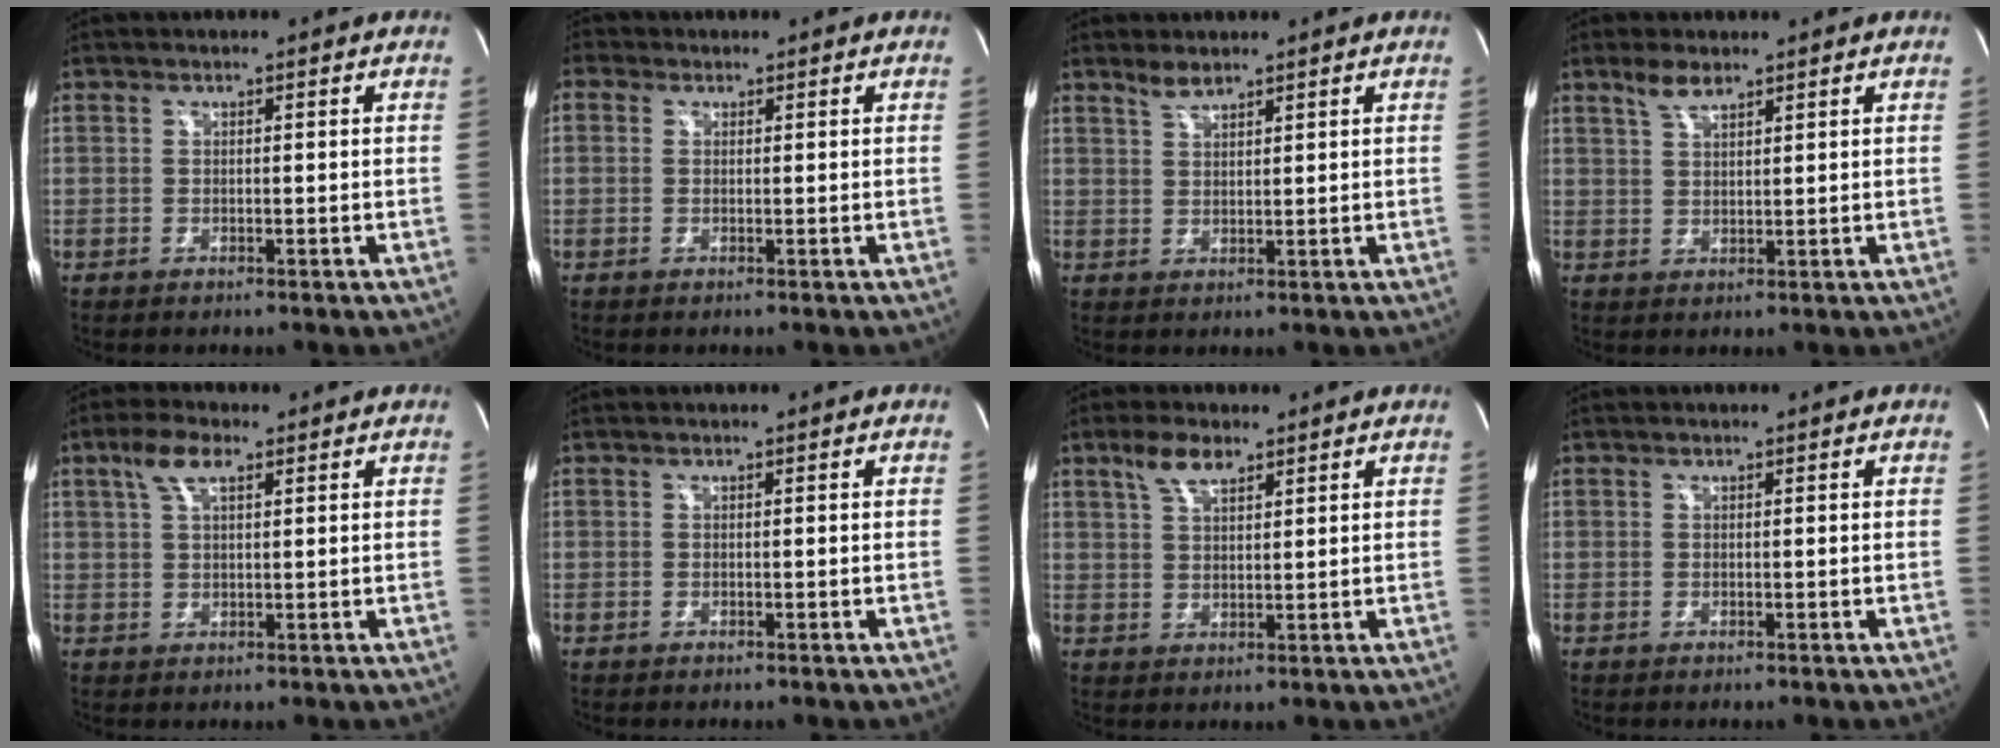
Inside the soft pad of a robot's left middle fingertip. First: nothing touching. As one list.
[{"total": 0.6, "force": [-0.3, -0.5, -0.2], "torque": [0.001, -0.001, -0.007]}, {"total": 2.4, "force": [2.1, 0.4, 1.0], "torque": [-0.021, 0.003, 0.044]}, {"total": 3.3, "force": [2.6, 0.9, 1.9], "torque": [-0.044, 0.004, 0.055]}, {"total": 4.8, "force": [2.6, 1.5, 3.7], "torque": [-0.082, 0.015, 0.054]}, {"total": 0.0}, {"total": 4.6, "force": [3.2, 1.6, 3.0], "torque": [-0.064, 0.010, 0.065]}, {"total": 0.0}]